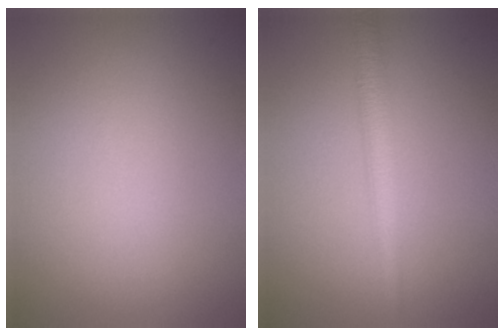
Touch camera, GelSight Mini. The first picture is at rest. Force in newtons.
{"total": 2.7, "press": 2.7, "slide": 0.1}